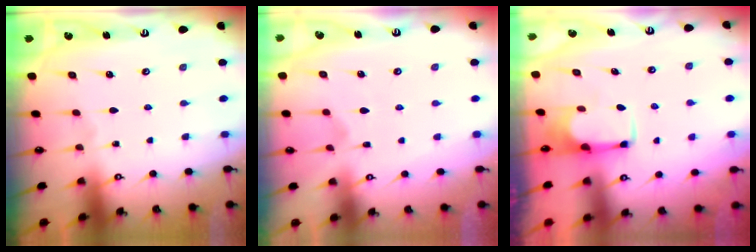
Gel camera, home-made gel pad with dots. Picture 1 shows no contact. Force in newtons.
{"total": 2.7, "press": 2.4, "slide": 1.2}
{"total": 1.8, "press": 1.6, "slide": 0.8}